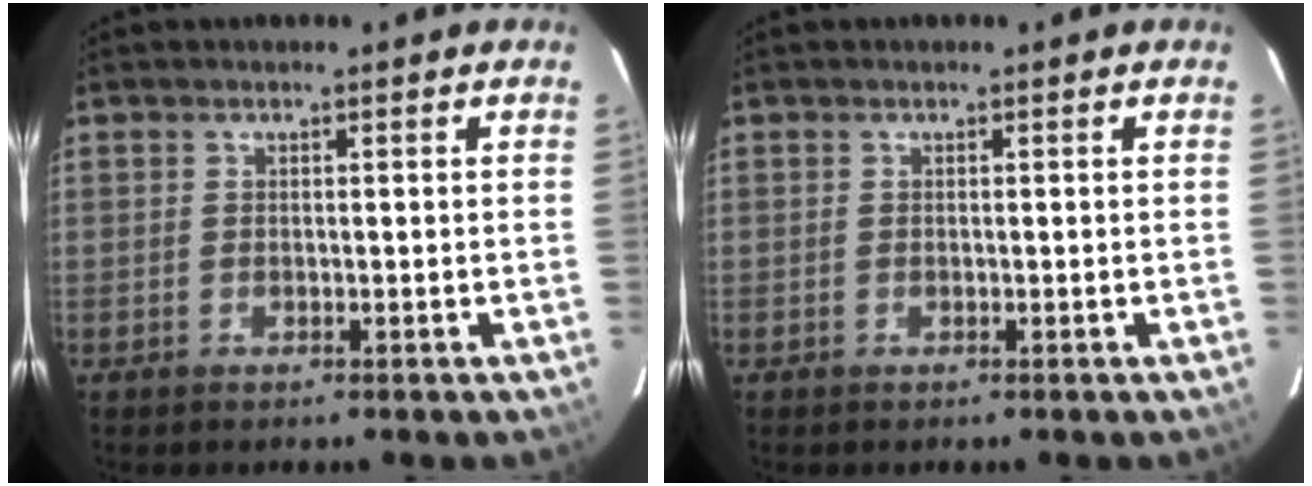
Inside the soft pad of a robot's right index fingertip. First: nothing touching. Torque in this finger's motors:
{"motor_torque": [0.00, 0.00, 0.02, 0.00]}